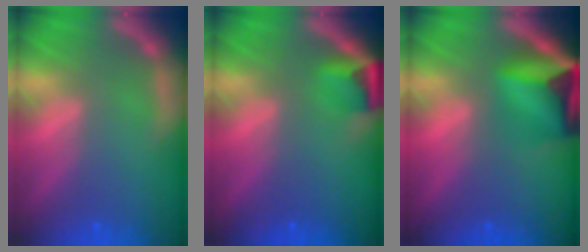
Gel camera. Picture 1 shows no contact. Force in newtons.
{"total": 2.9}
{"total": 9.0}